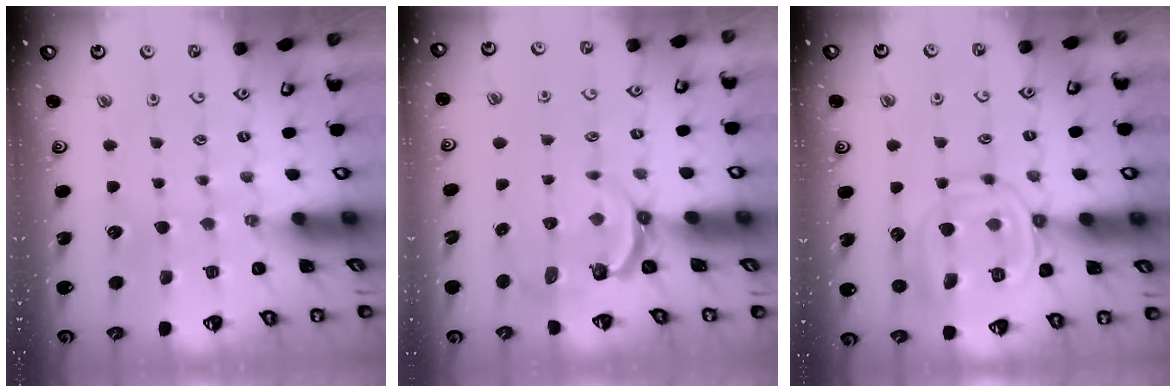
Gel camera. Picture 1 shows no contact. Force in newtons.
{"total": 5.6, "press": 4.6, "slide": 3.1}
{"total": 13.7, "press": 13.7, "slide": 1.3}